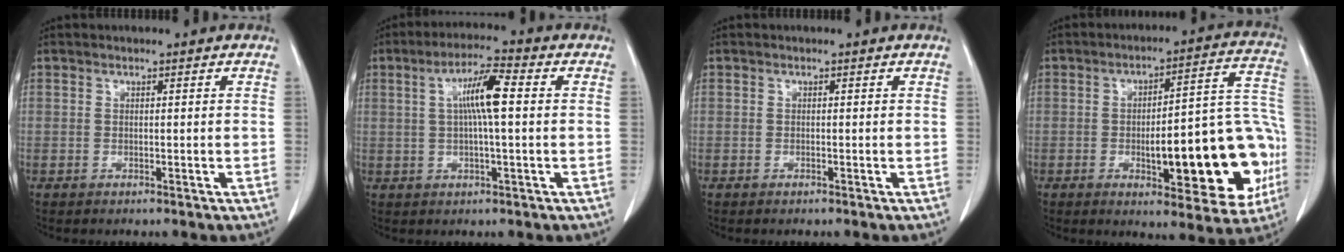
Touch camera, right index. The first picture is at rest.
{"total": 7.2, "force": [1.1, 0.6, 7.1], "torque": [-0.131, 0.012, 0.016]}
{"total": 0.0}
{"total": 19.9, "force": [-4.9, 5.6, 18.5], "torque": [-0.172, 0.042, -0.047]}